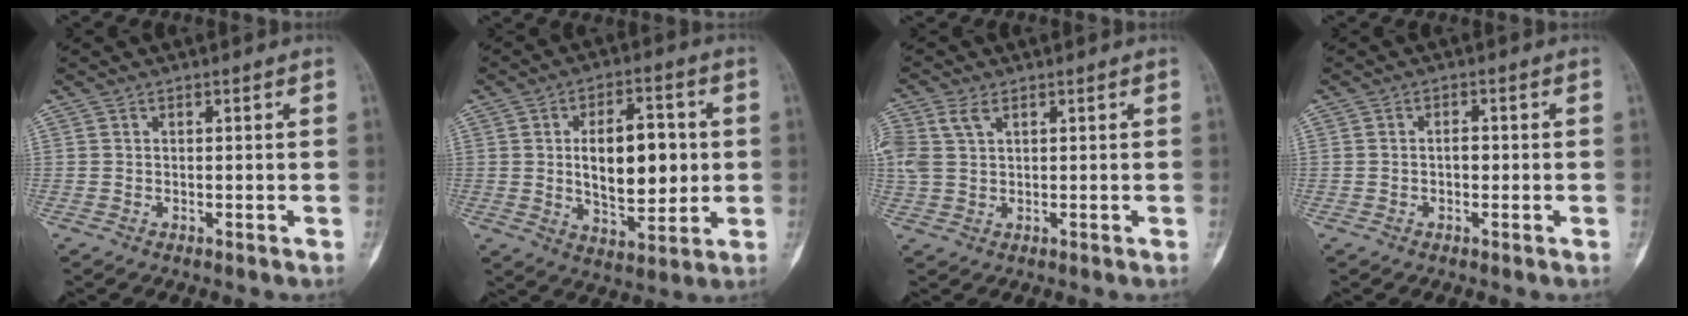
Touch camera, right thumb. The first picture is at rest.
{"total": 14.7, "force": [1.1, 7.7, 12.5], "torque": [-0.162, -0.005, 0.023]}
{"total": 5.5, "force": [2.4, 3.3, 3.7], "torque": [-0.102, 0.010, 0.055]}
{"total": 2.9, "force": [-0.2, 1.8, 2.3], "torque": [-0.029, 0.007, -0.006]}